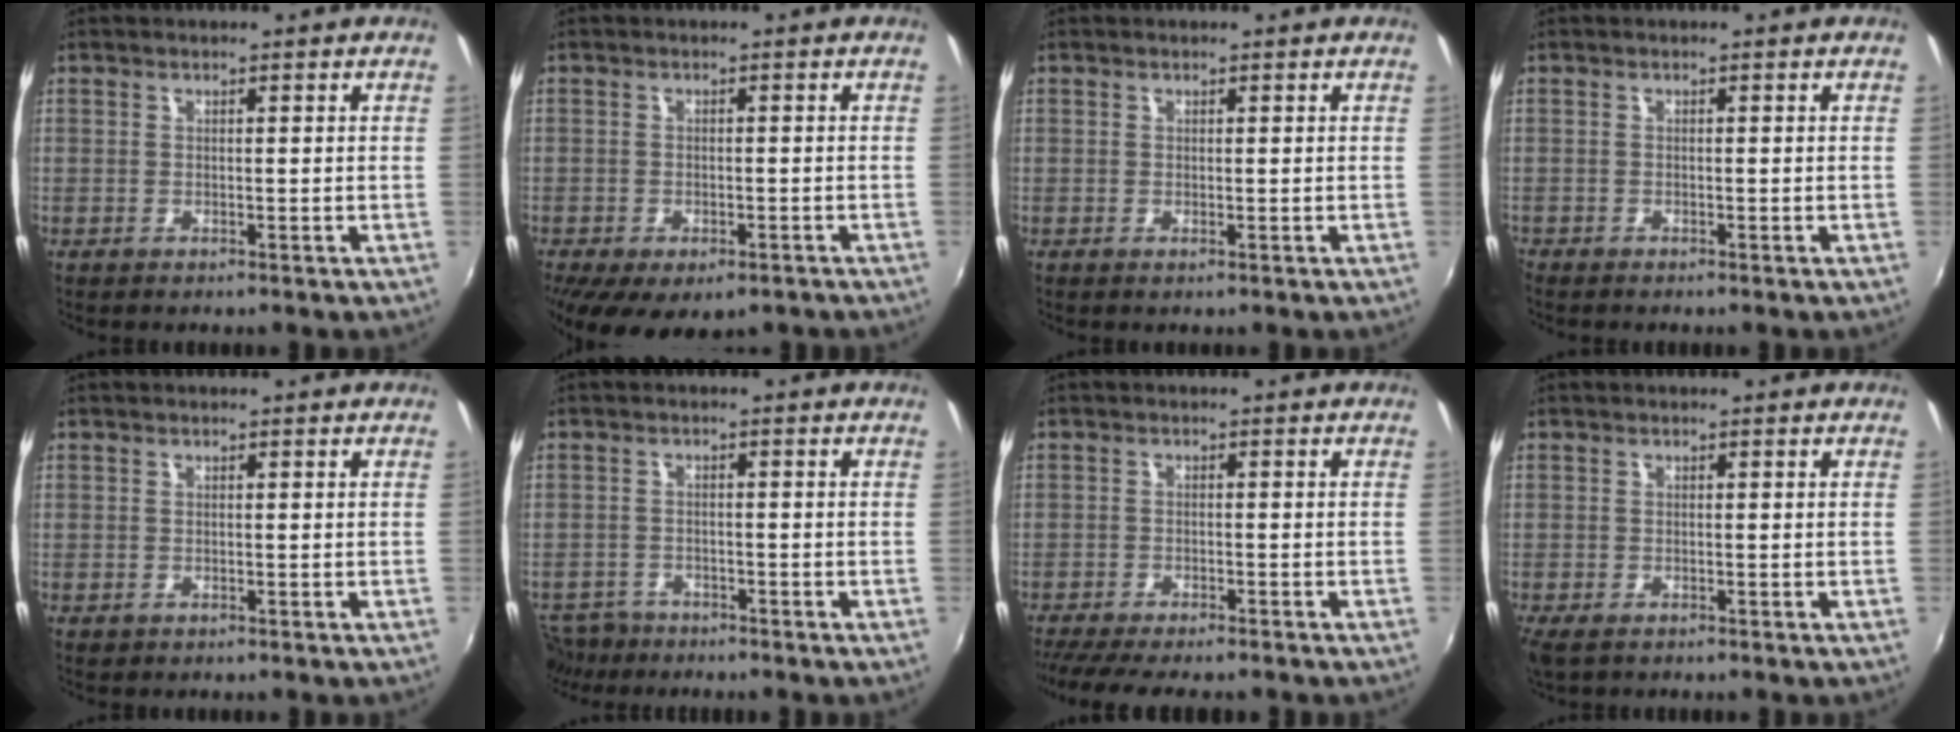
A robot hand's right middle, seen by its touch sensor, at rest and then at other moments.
{"total": 9.8, "force": [-5.8, 5.0, 6.2], "torque": [-0.133, -0.037, -0.083]}
{"total": 0.0}
{"total": 0.5, "force": [-0.5, 0.1, 0.1], "torque": [-0.001, -0.003, -0.013]}
{"total": 0.0}
{"total": 5.7, "force": [-4.8, 2.9, 1.2], "torque": [-0.042, -0.004, -0.083]}
{"total": 9.4, "force": [-8.1, 1.3, 4.6], "torque": [-0.103, -0.028, -0.131]}
{"total": 2.9, "force": [-1.8, 1.3, 1.8], "torque": [-0.036, -0.015, -0.027]}